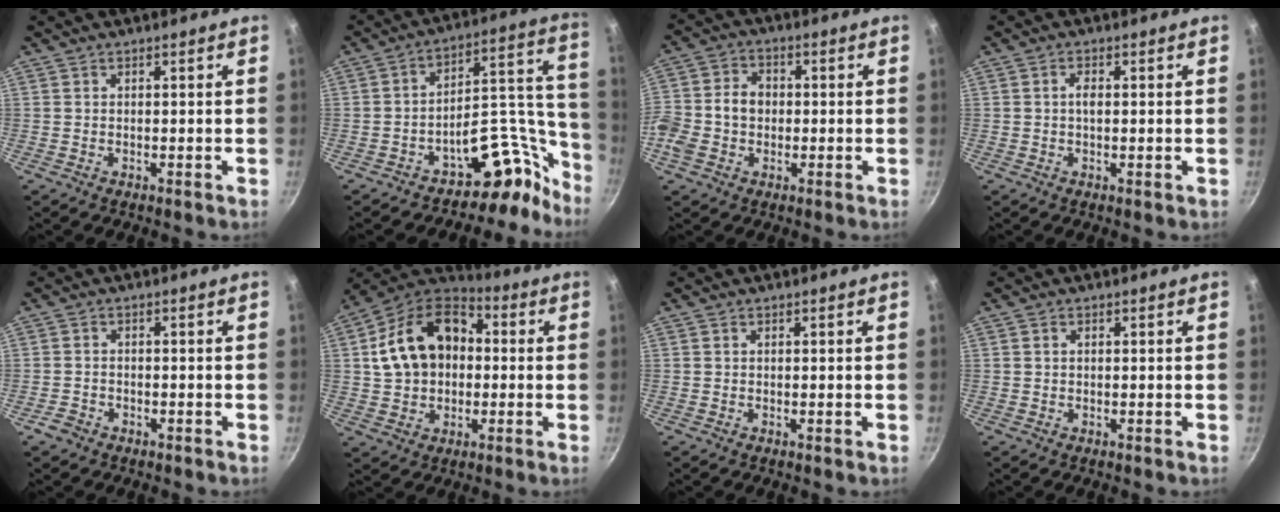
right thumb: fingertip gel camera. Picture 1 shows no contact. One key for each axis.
{"total": 17.0, "fx": -11.3, "fy": 10.2, "fz": 7.6, "tx": -0.013, "ty": 0.138, "tz": -0.166}
{"total": 9.8, "fx": -1.1, "fy": 7.7, "fz": 6.0, "tx": -0.104, "ty": 0.024, "tz": -0.034}
{"total": 2.0, "fx": 0.1, "fy": 0.8, "fz": 1.8, "tx": -0.036, "ty": 0.004, "tz": -0.002}
{"total": 2.3, "fx": -1.6, "fy": 1.5, "fz": 0.7, "tx": -0.016, "ty": 0.018, "tz": -0.027}
{"total": 18.1, "fx": 1.7, "fy": 13.2, "fz": 12.2, "tx": -0.197, "ty": 0.039, "tz": 0.020}
{"total": 0.0}
{"total": 0.6, "fx": 0.2, "fy": 0.4, "fz": 0.4, "tx": -0.007, "ty": 0.003, "tz": 0.003}